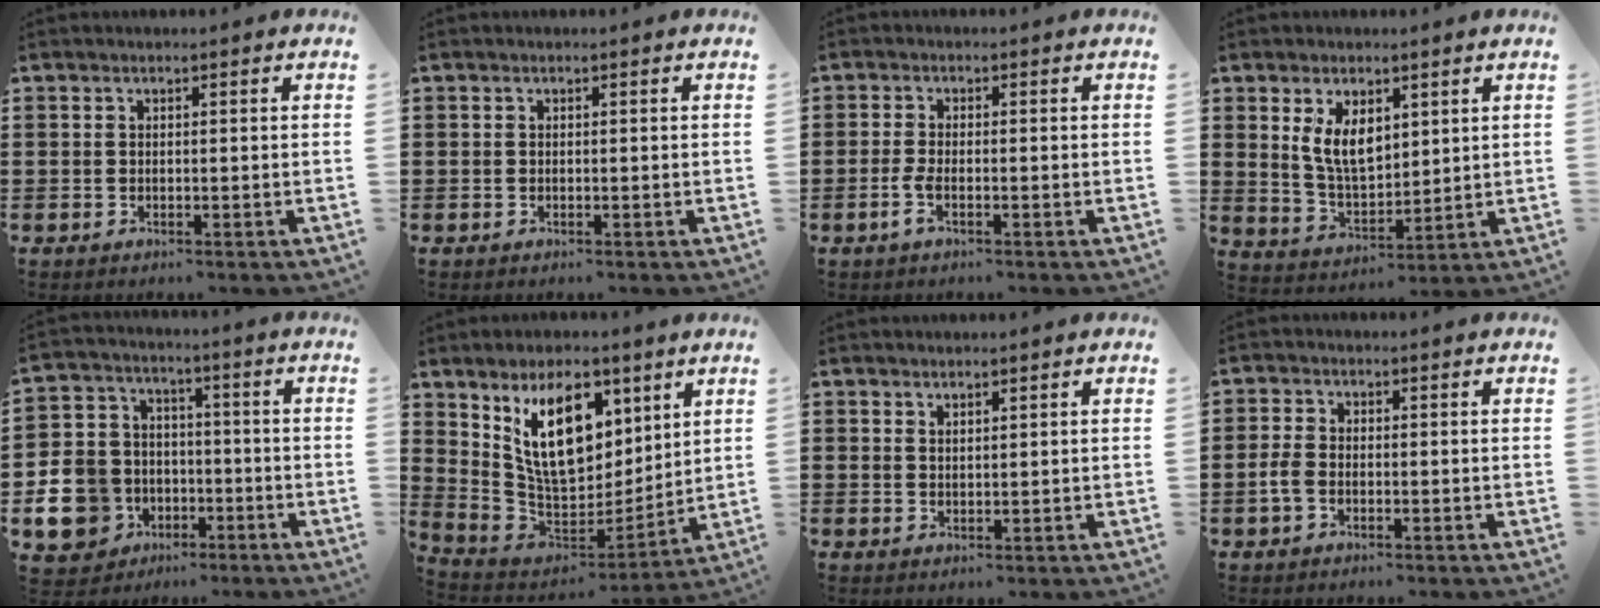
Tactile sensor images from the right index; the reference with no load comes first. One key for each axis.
{"total": 0.0}
{"total": 2.4, "fx": -1.1, "fy": 0.5, "fz": 2.1, "tx": -0.050, "ty": -0.007, "tz": -0.024}
{"total": 6.9, "fx": 3.0, "fy": 3.6, "fz": 5.0, "tx": -0.108, "ty": -0.002, "tz": 0.055}
{"total": 10.8, "fx": -4.5, "fy": 9.2, "fz": 3.4, "tx": -0.125, "ty": 0.027, "tz": -0.083}
{"total": 14.5, "fx": 6.6, "fy": 7.9, "fz": 10.2, "tx": -0.195, "ty": -0.013, "tz": 0.123}
{"total": 1.4, "fx": 1.4, "fy": 0.0, "fz": 0.1, "tx": -0.002, "ty": -0.002, "tz": 0.027}
{"total": 2.9, "fx": -1.0, "fy": 1.7, "fz": 2.1, "tx": -0.062, "ty": -0.010, "tz": -0.022}